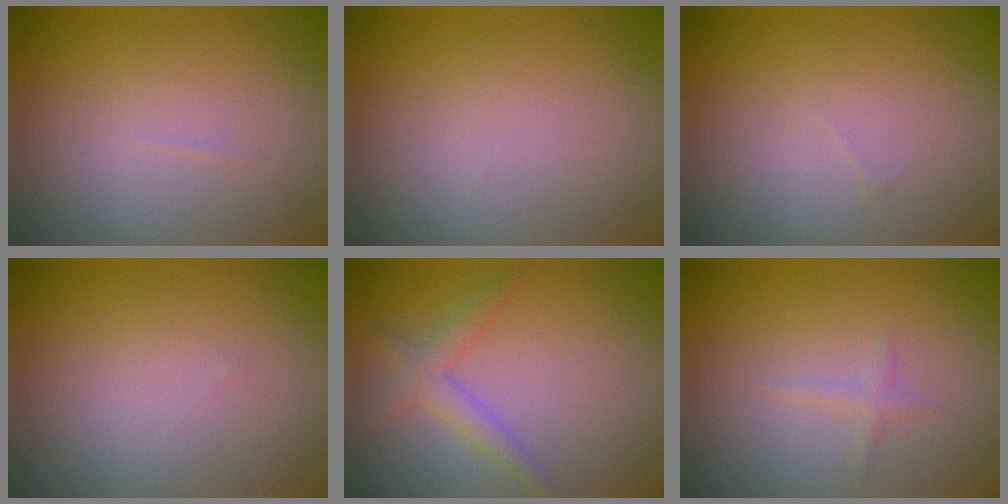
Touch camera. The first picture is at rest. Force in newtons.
{"total": 0.0}
{"total": 0.0}
{"total": 0.0}
{"total": 2.2, "press": 2.2, "slide": 0.1}
{"total": 0.8, "press": 0.8, "slide": 0.1}